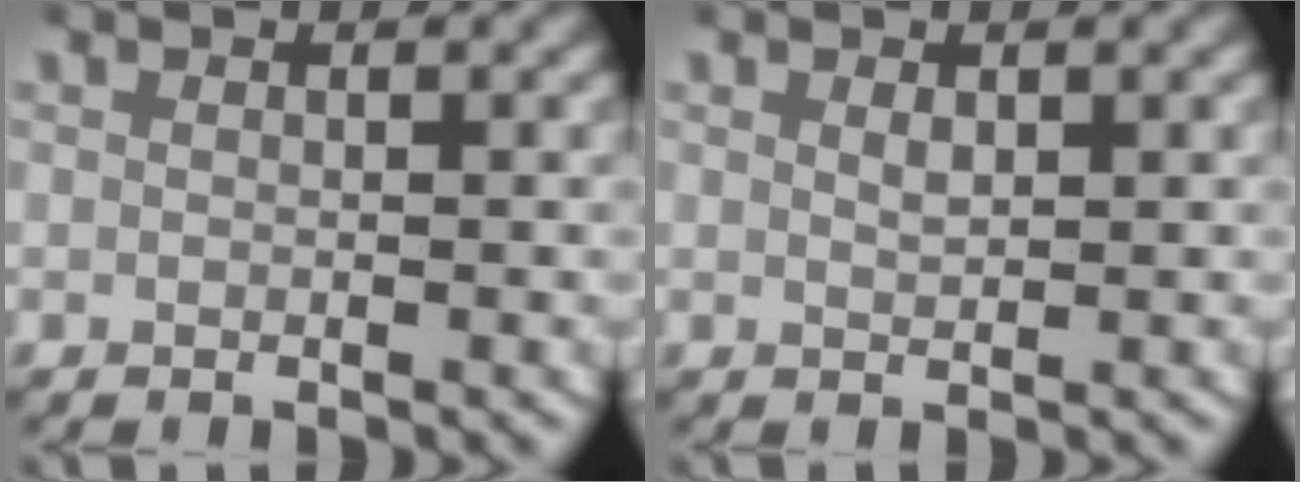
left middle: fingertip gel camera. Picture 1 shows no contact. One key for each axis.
{"total": 0.9, "fx": 0.6, "fy": 0.3, "fz": 0.6, "tx": -0.013, "ty": -0.006, "tz": 0.015}